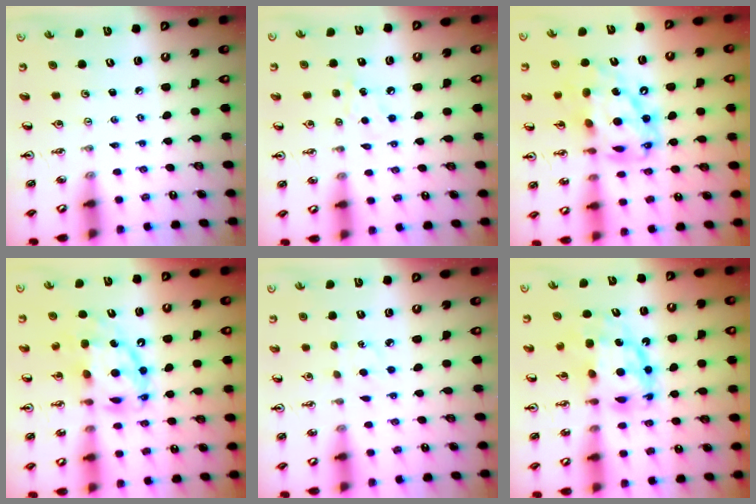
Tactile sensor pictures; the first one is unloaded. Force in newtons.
{"total": 5.3, "press": 5.2, "slide": 0.8}
{"total": 18.3, "press": 18.2, "slide": 1.6}
{"total": 12.1, "press": 12.0, "slide": 1.2}
{"total": 4.0, "press": 3.9, "slide": 0.5}
{"total": 12.2, "press": 12.2, "slide": 0.9}